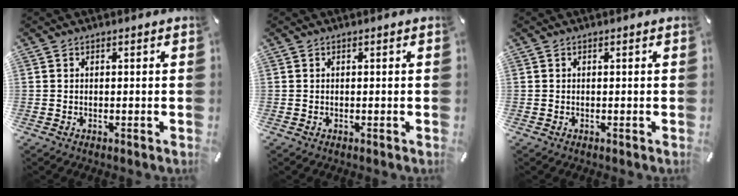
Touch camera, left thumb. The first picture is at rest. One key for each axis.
{"total": 0.0}
{"total": 0.0}